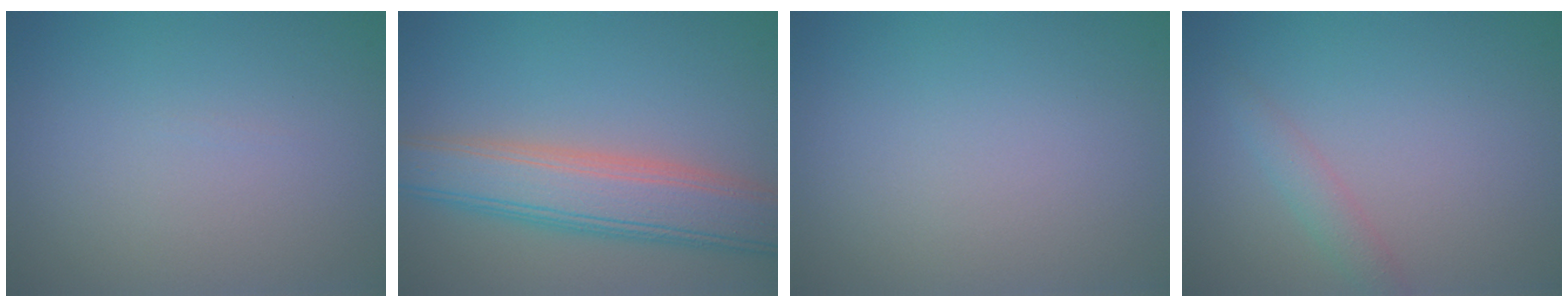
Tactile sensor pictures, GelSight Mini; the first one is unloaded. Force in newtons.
{"total": 7.0, "press": 7.0, "slide": 0.2}
{"total": 0.0}
{"total": 1.5, "press": 1.5, "slide": 0.1}